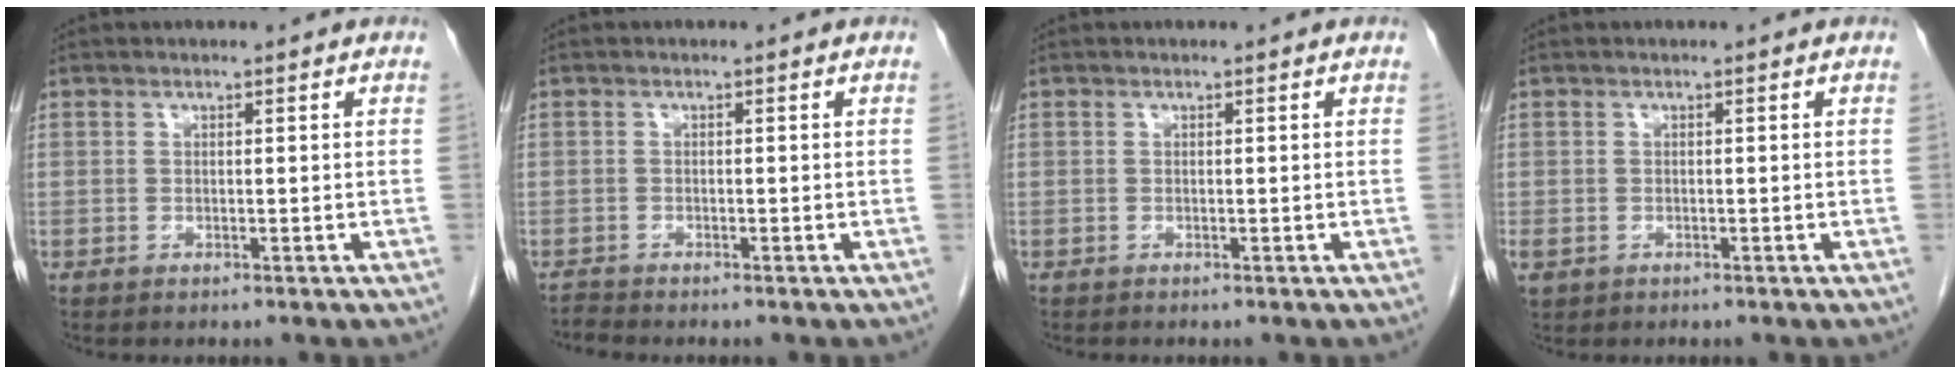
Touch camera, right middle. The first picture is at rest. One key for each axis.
{"total": 1.0, "fx": -0.9, "fy": -0.4, "fz": -0.3, "tx": 0.000, "ty": -0.011, "tz": -0.019}
{"total": 0.0}
{"total": 1.8, "fx": -0.7, "fy": 1.3, "fz": 1.0, "tx": -0.027, "ty": -0.003, "tz": -0.006}